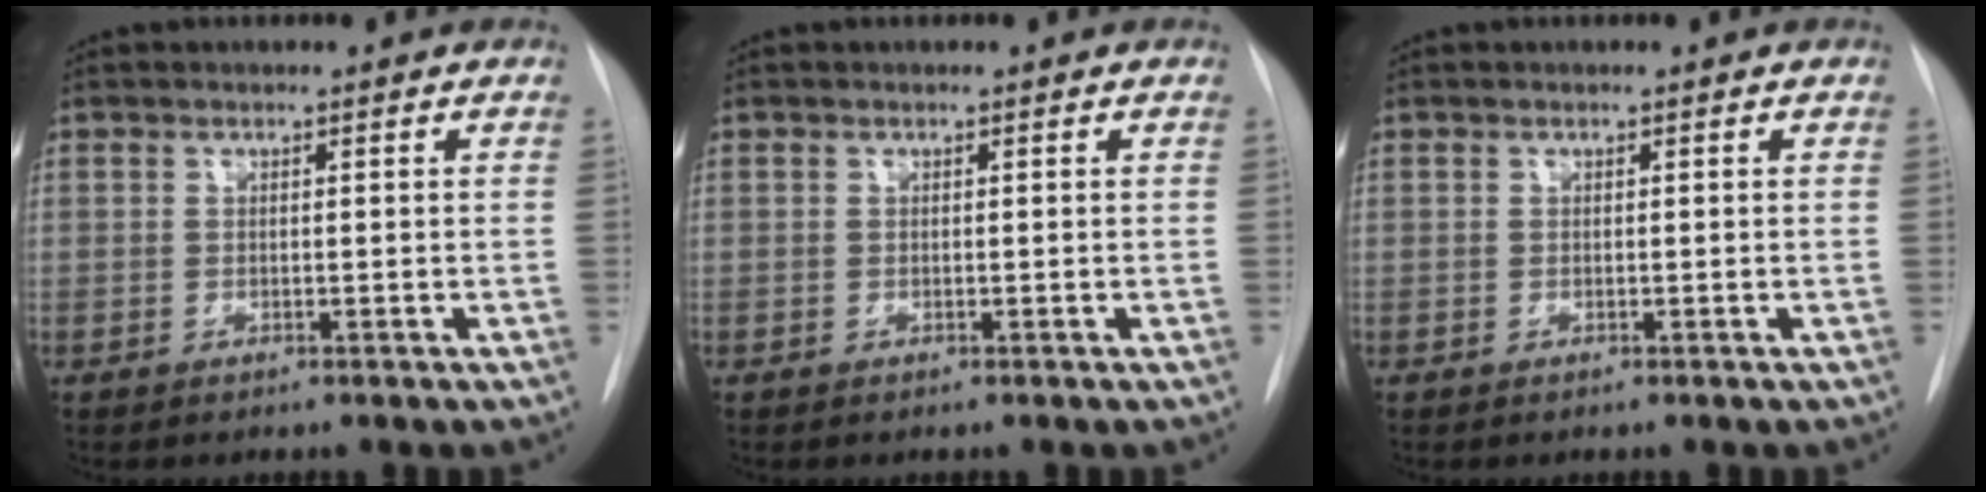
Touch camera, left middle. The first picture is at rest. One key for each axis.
{"total": 0.0}
{"total": 0.0}